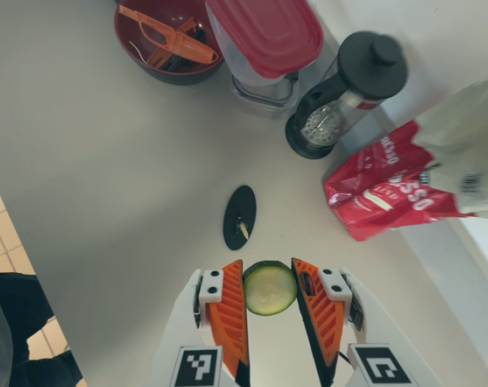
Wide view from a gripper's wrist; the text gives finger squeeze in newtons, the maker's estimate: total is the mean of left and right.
{"total": 9.1, "left": 9.3, "right": 8.9}